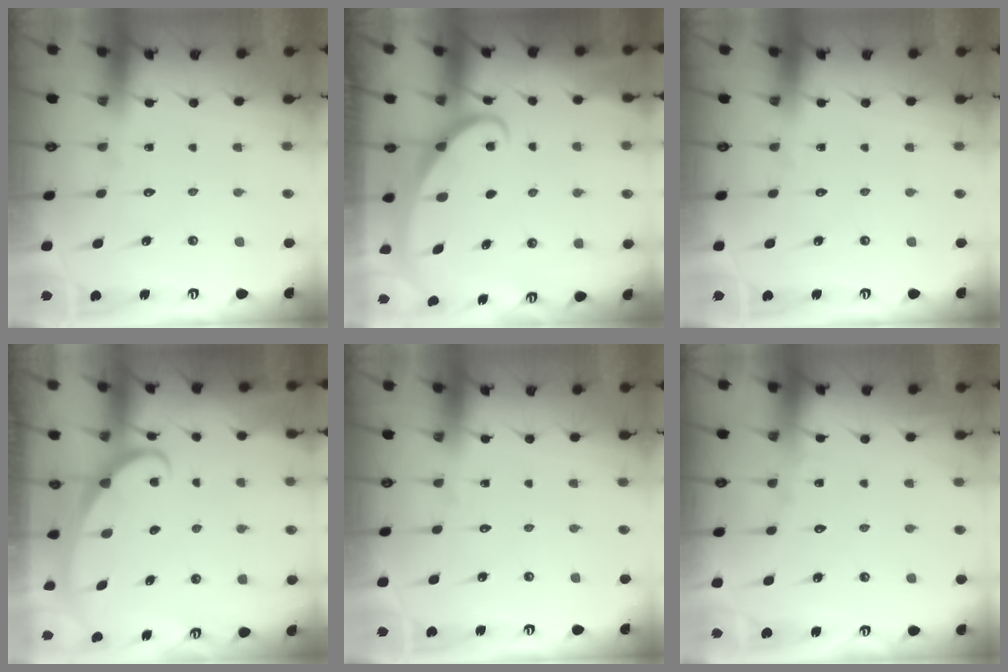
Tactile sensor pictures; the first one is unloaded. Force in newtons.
{"total": 2.1, "press": 2.1, "slide": 0.1}
{"total": 0.0}
{"total": 2.5, "press": 2.5, "slide": 0.3}
{"total": 0.0}
{"total": 1.7, "press": 1.7, "slide": 0.2}